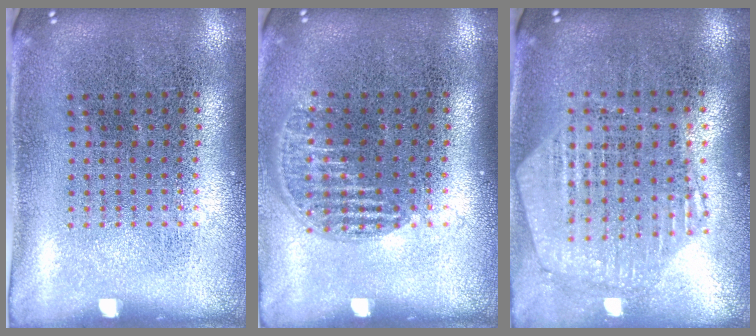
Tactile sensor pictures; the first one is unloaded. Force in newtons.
{"total": 1.2, "press": 1.0, "slide": 0.5}
{"total": 1.1, "press": 1.1, "slide": 0.2}